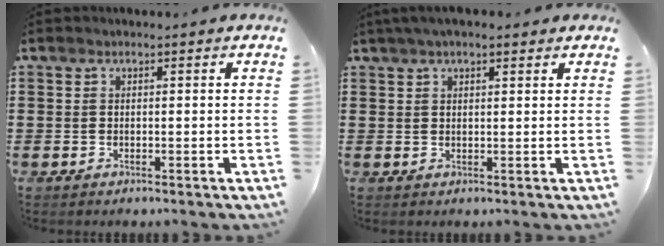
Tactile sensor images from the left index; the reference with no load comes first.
{"total": 2.9, "force": [2.1, 0.9, 1.9], "torque": [-0.041, 0.008, 0.038]}